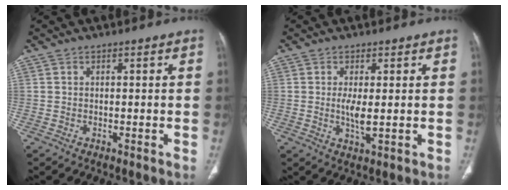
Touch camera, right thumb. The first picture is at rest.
{"total": 3.9, "force": [0.1, 1.0, 3.8], "torque": [-0.084, -0.013, 0.003]}